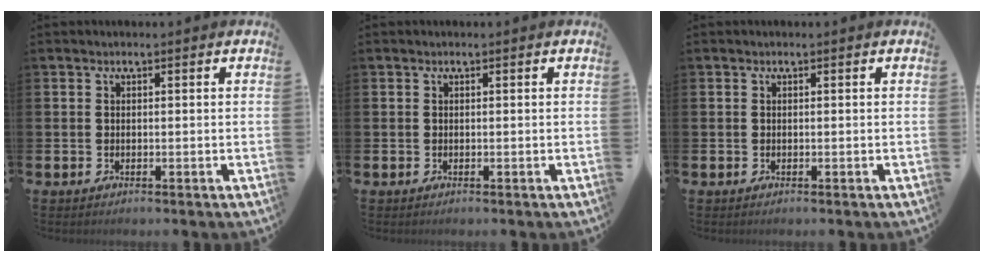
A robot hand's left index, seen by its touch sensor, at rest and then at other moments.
{"total": 0.0}
{"total": 0.0}